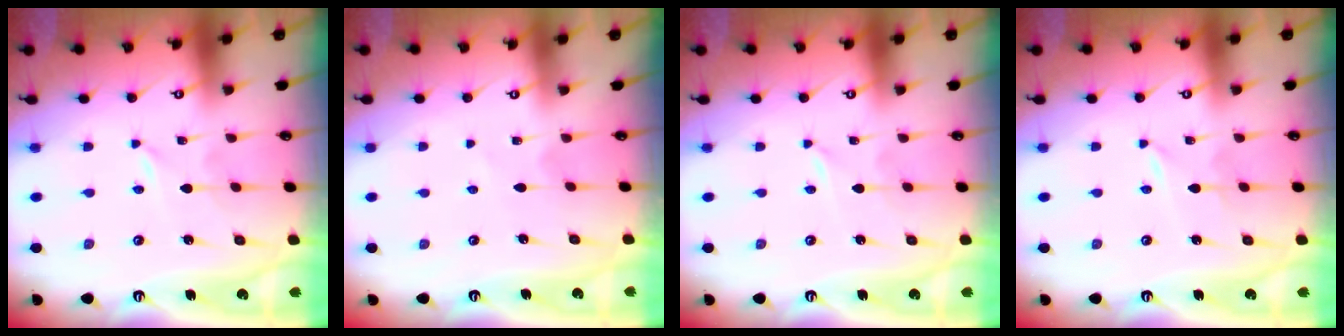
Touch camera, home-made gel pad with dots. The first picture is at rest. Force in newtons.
{"total": 2.3, "press": 2.3, "slide": 0.3}
{"total": 0.0}
{"total": 2.0, "press": 2.0, "slide": 0.3}